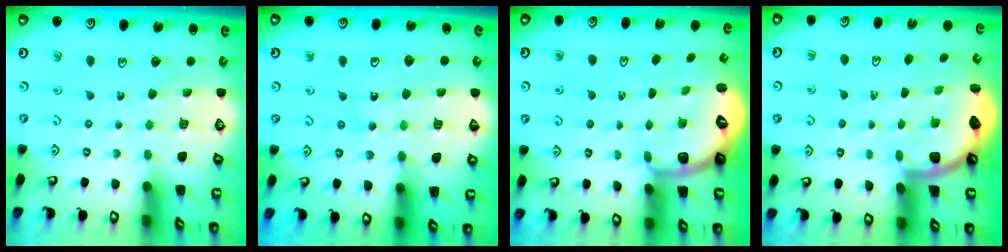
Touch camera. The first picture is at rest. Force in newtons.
{"total": 12.7, "press": 12.3, "slide": 3.4}
{"total": 2.8, "press": 1.8, "slide": 2.1}
{"total": 2.0, "press": 2.0, "slide": 0.3}